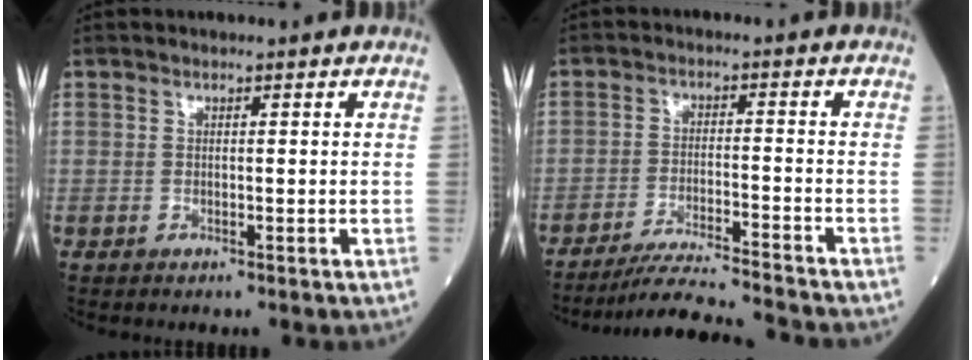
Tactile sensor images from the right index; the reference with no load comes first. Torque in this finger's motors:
{"motor_torque": [-0.01, -0.26, 0.25, 0.06]}